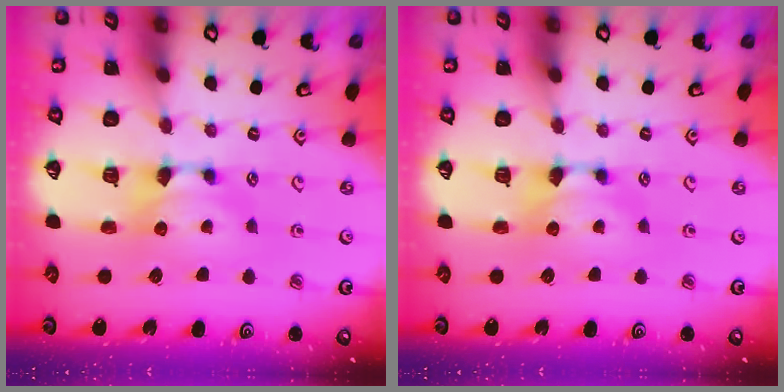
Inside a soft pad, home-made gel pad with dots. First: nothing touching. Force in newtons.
{"total": 0.0}